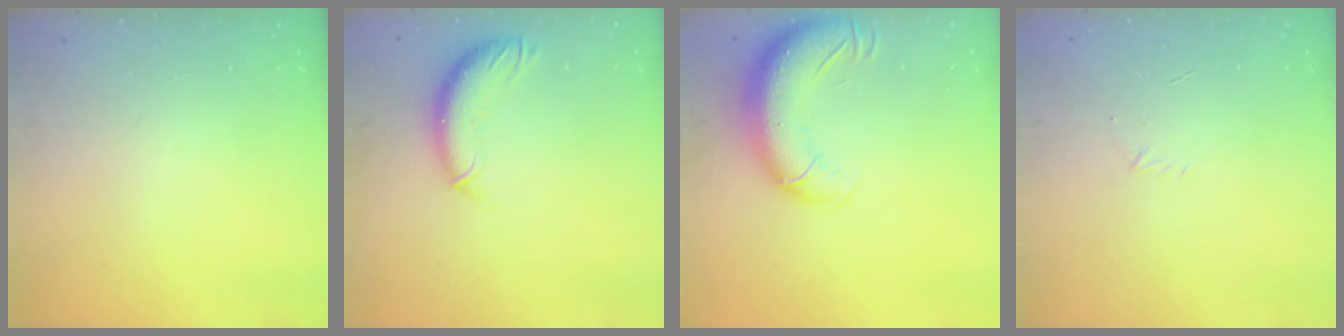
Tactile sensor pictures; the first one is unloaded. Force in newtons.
{"total": 10.3, "press": 10.2, "slide": 1.4}
{"total": 15.0, "press": 14.6, "slide": 3.6}
{"total": 2.9, "press": 2.8, "slide": 0.7}